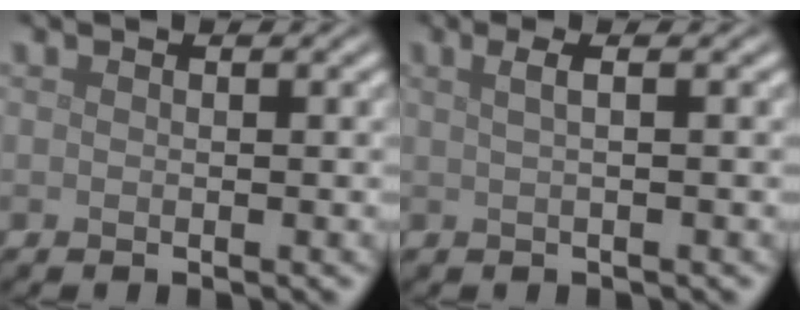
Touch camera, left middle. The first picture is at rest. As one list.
[{"total": 2.5, "force": [0.9, 1.1, 2.1], "torque": [-0.021, 0.003, -0.006]}]